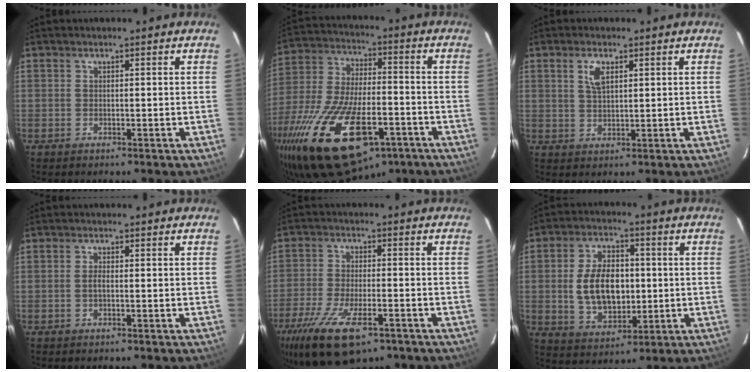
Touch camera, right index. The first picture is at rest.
{"total": 30.2, "force": [-16.1, 14.0, 21.4], "torque": [-0.443, -0.047, -0.259]}
{"total": 3.7, "force": [1.6, 1.7, 2.9], "torque": [-0.055, 0.004, 0.032]}
{"total": 0.9, "force": [-0.3, 0.2, 0.8], "torque": [-0.017, -0.001, -0.005]}
{"total": 16.8, "force": [-10.3, 6.7, 11.5], "torque": [-0.251, -0.049, -0.176]}
{"total": 12.3, "force": [-0.1, 7.7, 9.5], "torque": [-0.187, 0.008, 0.011]}